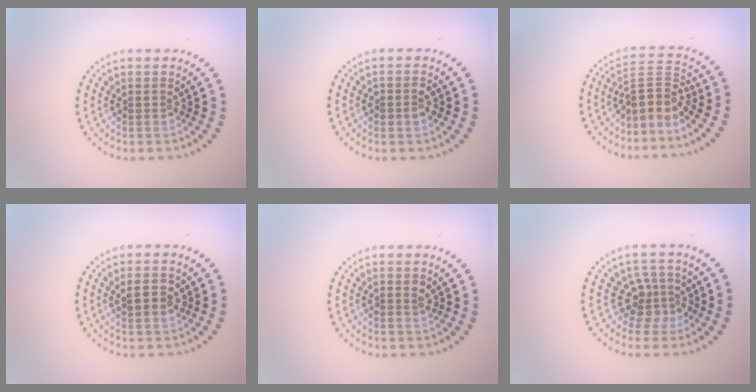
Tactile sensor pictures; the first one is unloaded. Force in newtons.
{"total": 1.4, "press": 1.3, "slide": 0.3}
{"total": 3.4, "press": 2.5, "slide": 2.3}
{"total": 2.4, "press": 2.3, "slide": 0.6}
{"total": 0.8, "press": 0.8, "slide": 0.1}
{"total": 2.7, "press": 2.0, "slide": 1.8}